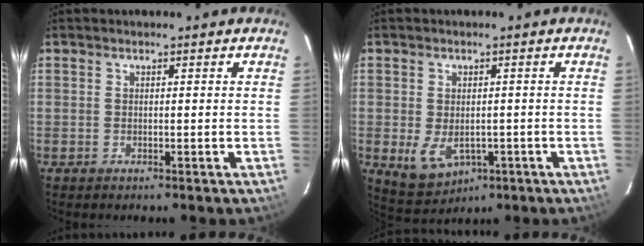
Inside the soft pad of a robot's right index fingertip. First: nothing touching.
{"total": 7.0, "force": [-2.0, 4.9, 4.6], "torque": [-0.091, -0.018, -0.018]}